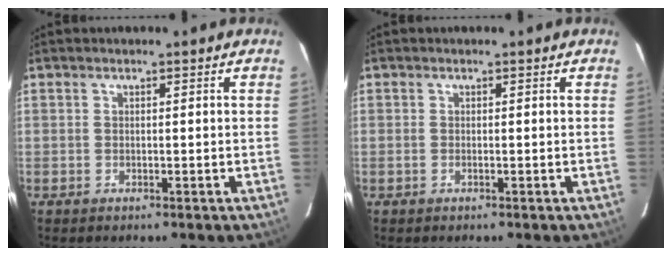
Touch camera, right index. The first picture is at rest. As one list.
[{"total": 0.6, "force": [-0.2, 0.1, 0.5], "torque": [-0.012, 0.002, -0.005]}]